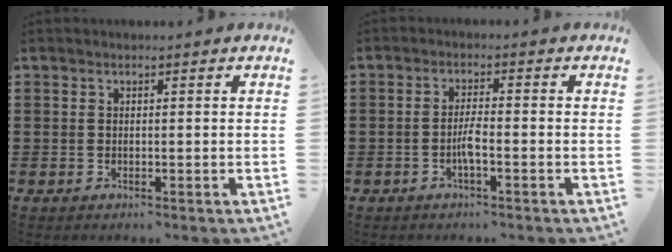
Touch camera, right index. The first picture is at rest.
{"total": 2.9, "force": [-1.1, 0.3, 2.7], "torque": [-0.064, -0.004, -0.026]}